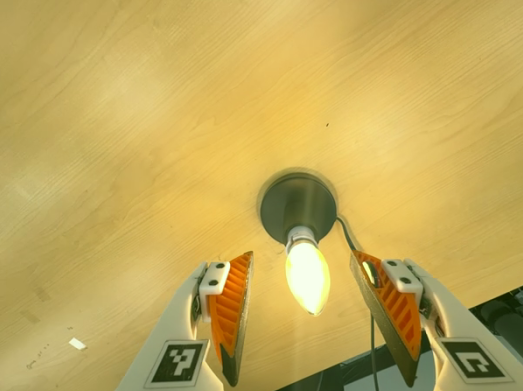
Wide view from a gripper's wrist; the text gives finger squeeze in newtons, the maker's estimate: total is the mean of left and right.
{"total": 0.0}